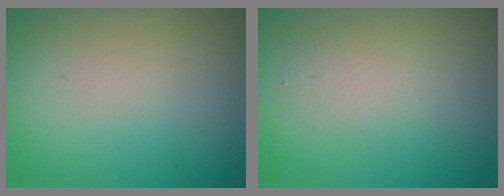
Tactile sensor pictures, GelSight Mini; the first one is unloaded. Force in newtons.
{"total": 2.1, "press": 2.1, "slide": 0.1}